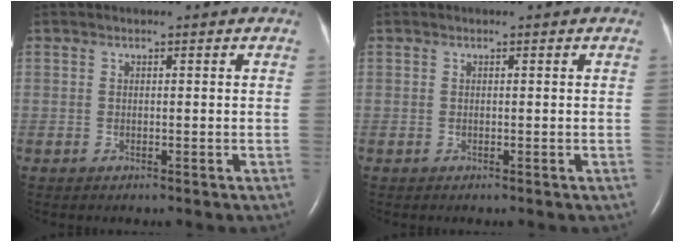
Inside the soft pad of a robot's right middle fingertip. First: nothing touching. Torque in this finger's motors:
{"motor_torque": [0.00, 0.00, 0.00, 0.00]}